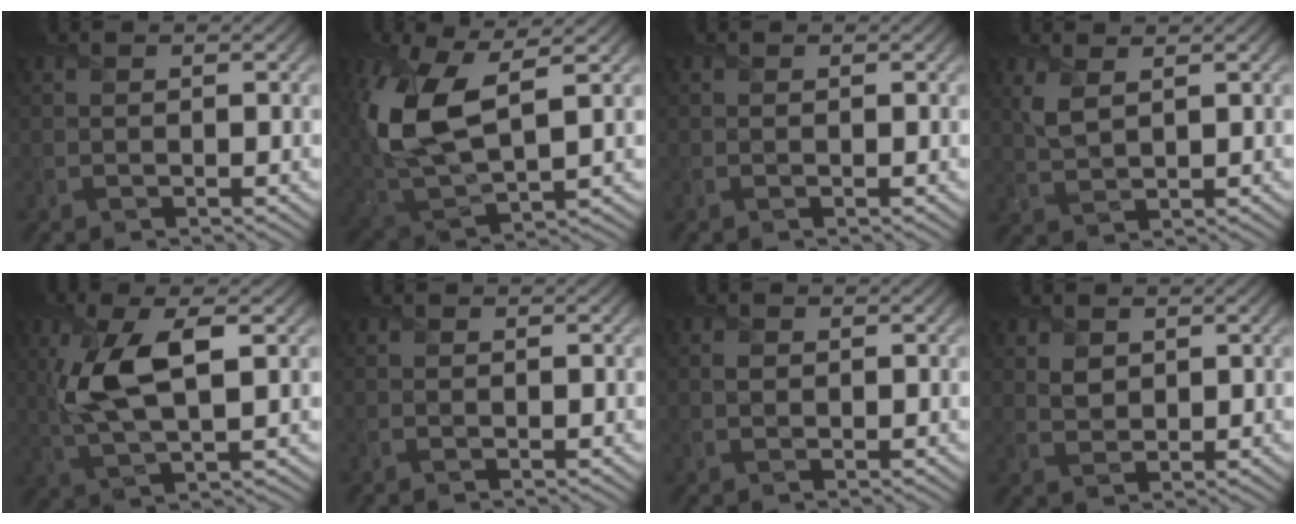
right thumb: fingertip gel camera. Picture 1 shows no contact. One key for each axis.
{"total": 14.0, "fx": 3.2, "fy": 6.8, "fz": 11.9, "tx": -0.291, "ty": -0.001, "tz": 0.066}
{"total": 0.0}
{"total": 3.1, "fx": 1.7, "fy": 1.4, "fz": 2.2, "tx": -0.062, "ty": -0.003, "tz": 0.039}
{"total": 9.8, "fx": 1.9, "fy": 3.7, "fz": 8.8, "tx": -0.195, "ty": 0.003, "tz": 0.036}
{"total": 0.0}
{"total": 0.6, "fx": 0.0, "fy": 0.6, "fz": 0.1, "tx": -0.001, "ty": -0.003, "tz": 0.002}
{"total": 2.0, "fx": 1.1, "fy": 1.5, "fz": 0.6, "tx": -0.015, "ty": -0.006, "tz": 0.028}